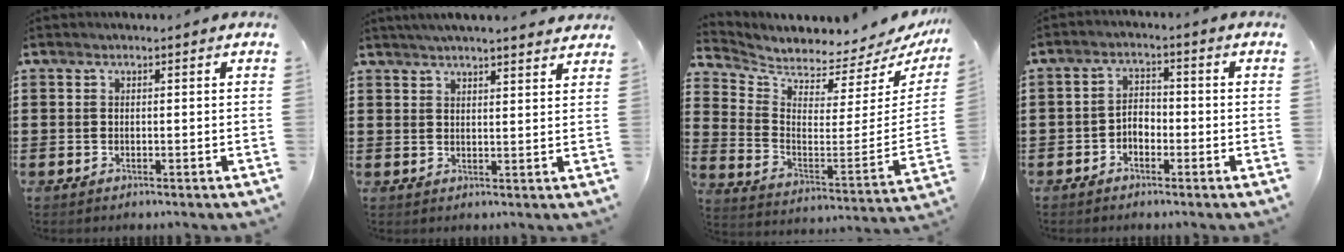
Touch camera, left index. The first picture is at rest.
{"total": 3.2, "force": [3.0, -0.2, 0.8], "torque": [-0.026, -0.010, 0.054]}
{"total": 3.0, "force": [3.0, 0.3, 0.3], "torque": [-0.033, -0.052, 0.047]}
{"total": 2.7, "force": [-1.7, 1.6, 1.4], "torque": [-0.031, 0.007, -0.035]}